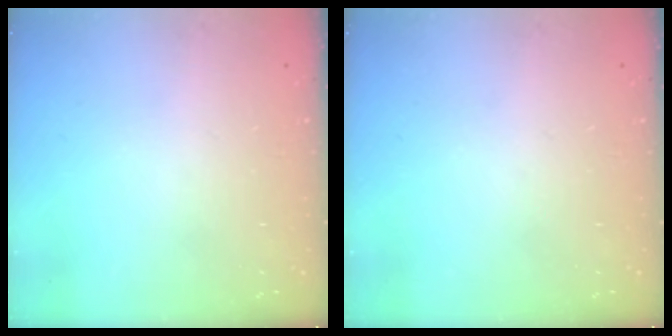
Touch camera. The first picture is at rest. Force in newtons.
{"total": 0.0}